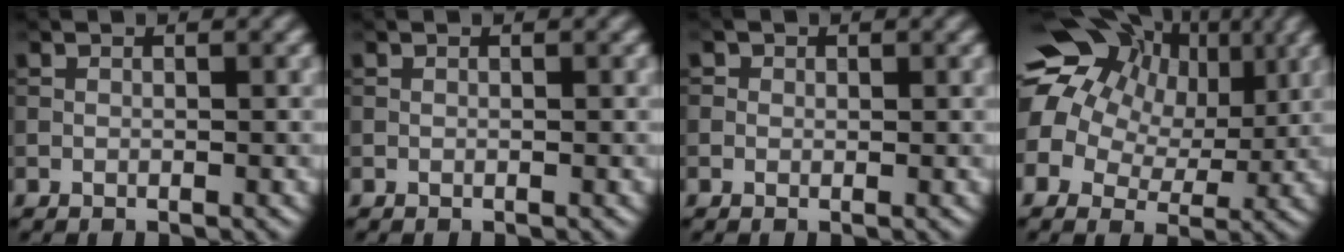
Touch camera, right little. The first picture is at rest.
{"total": 0.0}
{"total": 0.6, "force": [0.1, 0.5, 0.1], "torque": [0.001, -0.002, -0.002]}
{"total": 15.8, "force": [5.4, 11.8, 8.9], "torque": [-0.186, 0.042, 0.081]}